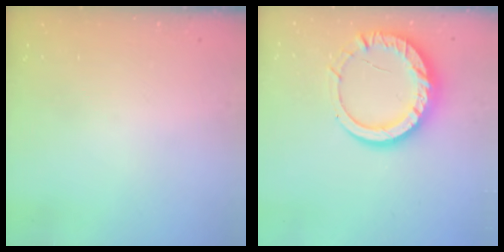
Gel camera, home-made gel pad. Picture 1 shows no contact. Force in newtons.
{"total": 14.0, "press": 13.9, "slide": 1.4}